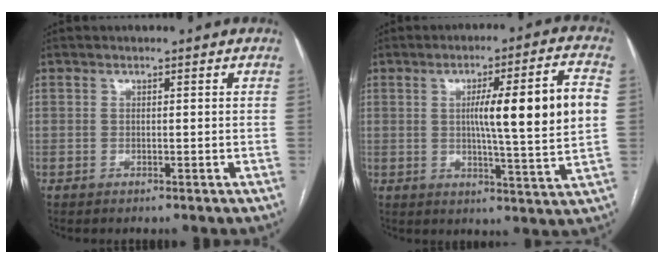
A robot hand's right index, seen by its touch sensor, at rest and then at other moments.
{"total": 14.3, "force": [1.7, -0.3, 14.2], "torque": [-0.212, 0.006, 0.023]}